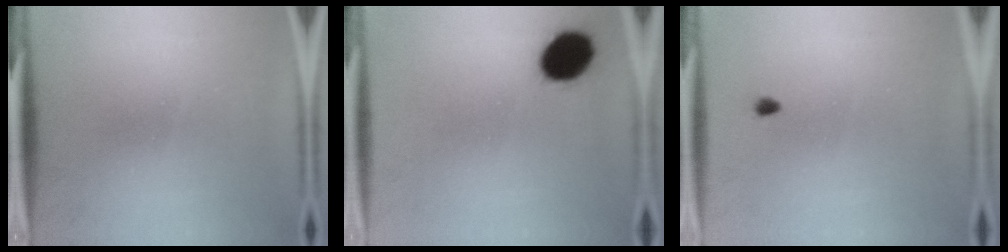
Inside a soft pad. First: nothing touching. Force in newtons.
{"total": 11.7}
{"total": 0.6}